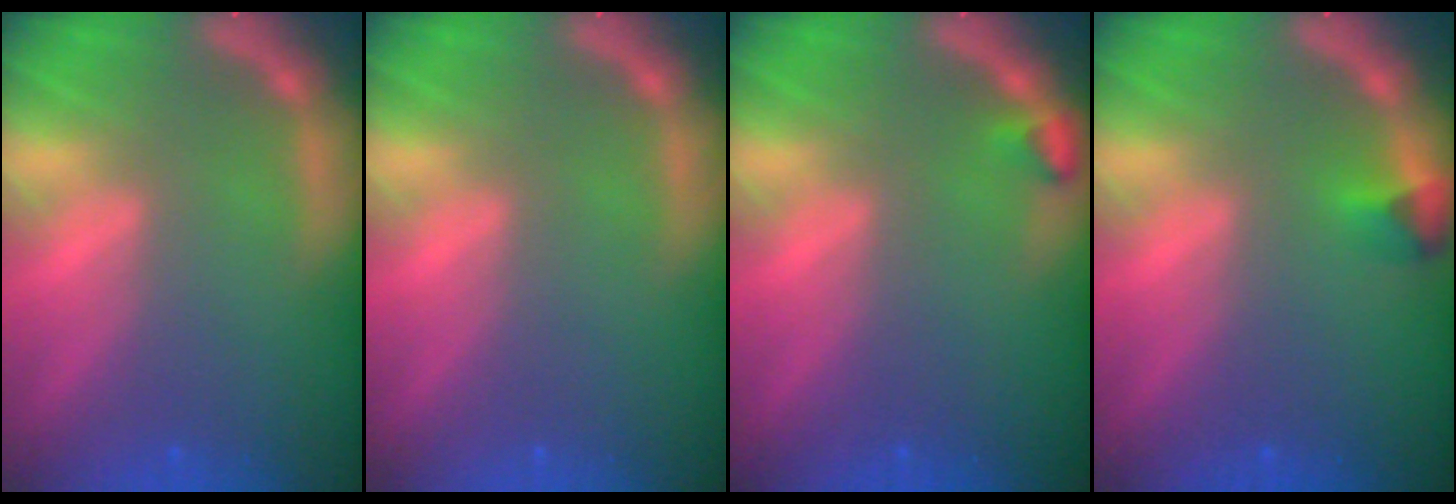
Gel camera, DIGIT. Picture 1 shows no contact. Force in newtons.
{"total": 0.0}
{"total": 0.9}
{"total": 1.4}